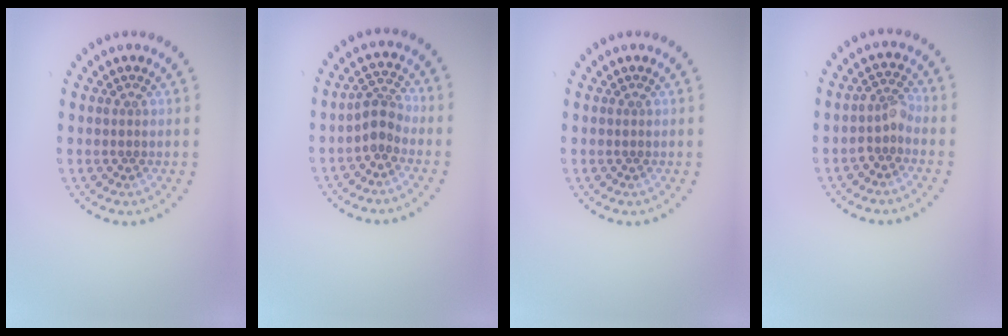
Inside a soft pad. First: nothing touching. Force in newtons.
{"total": 2.3, "press": 2.0, "slide": 1.1}
{"total": 0.0}
{"total": 1.9, "press": 1.5, "slide": 1.2}